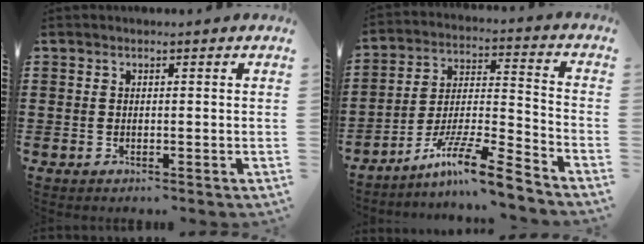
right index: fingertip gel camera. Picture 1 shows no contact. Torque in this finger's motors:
{"motor_torque": [0.92, 0.85, 0.03, 0.03]}